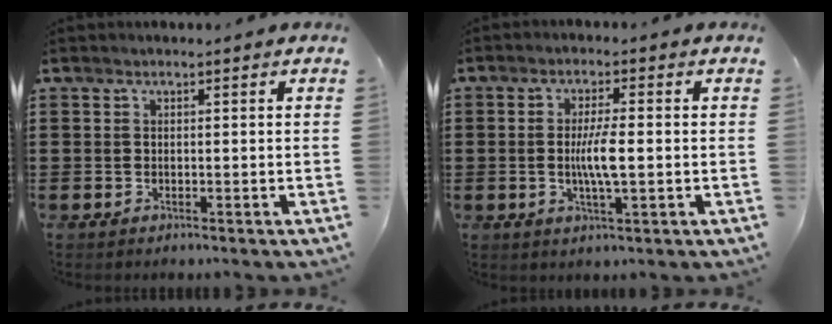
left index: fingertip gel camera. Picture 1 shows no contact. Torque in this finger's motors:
{"motor_torque": [1.01, 0.50, 0.46, 0.16]}